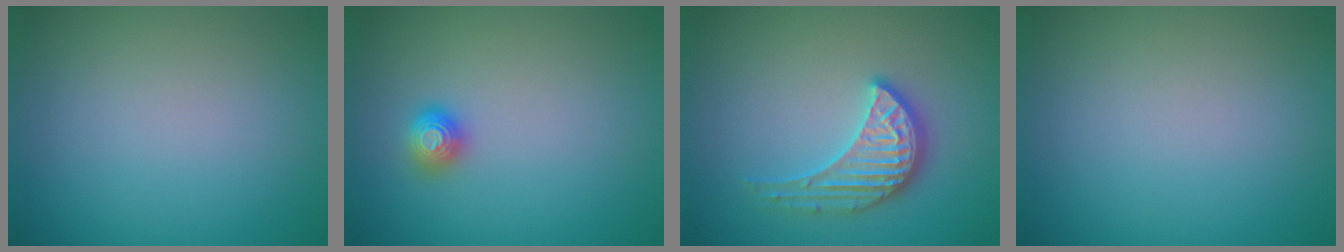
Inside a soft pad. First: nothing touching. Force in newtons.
{"total": 1.4, "press": 1.4, "slide": 0.4}
{"total": 3.7, "press": 3.3, "slide": 1.7}
{"total": 0.0}